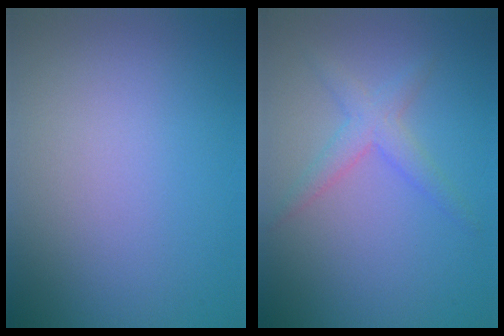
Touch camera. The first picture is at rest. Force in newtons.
{"total": 2.3, "press": 2.3, "slide": 0.1}